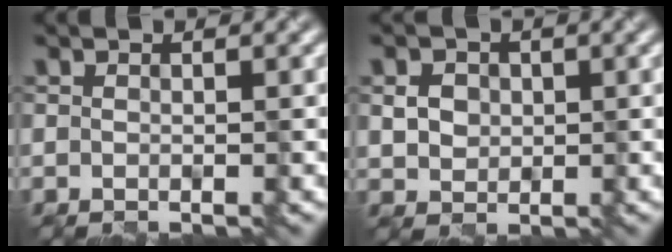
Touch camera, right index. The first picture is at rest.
{"total": 2.2, "force": [0.2, 1.9, 1.0], "torque": [-0.026, -0.003, 0.009]}